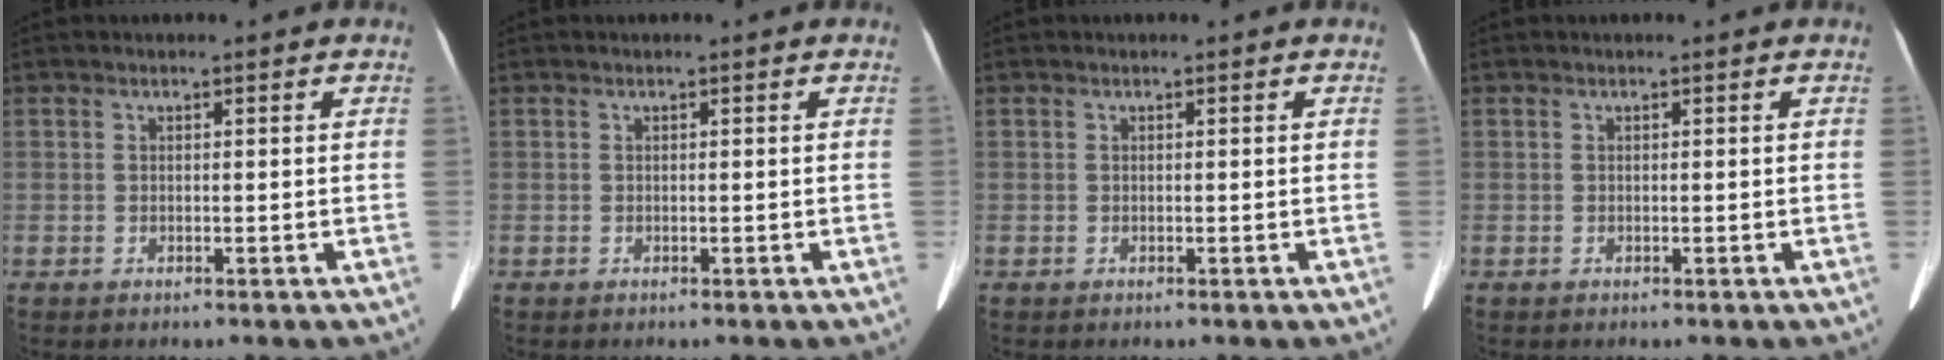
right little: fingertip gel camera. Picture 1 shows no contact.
{"total": 0.0}
{"total": 0.0}
{"total": 0.0}